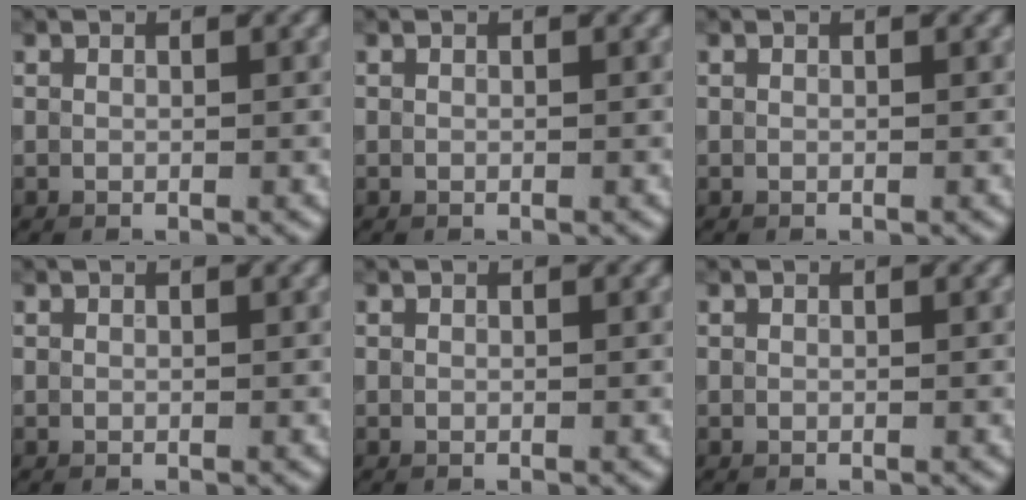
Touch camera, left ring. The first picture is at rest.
{"total": 0.0}
{"total": 0.0}
{"total": 0.0}
{"total": 0.0}
{"total": 0.0}